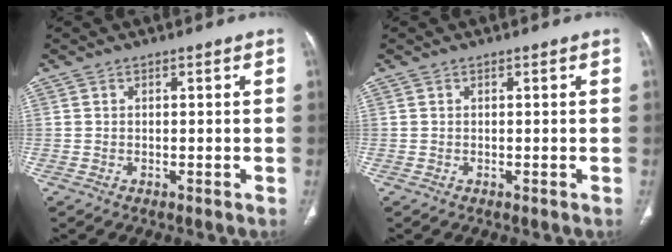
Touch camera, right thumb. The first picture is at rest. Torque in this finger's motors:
{"motor_torque": [0.02, 0.02, 0.22, -0.22, 0.00]}